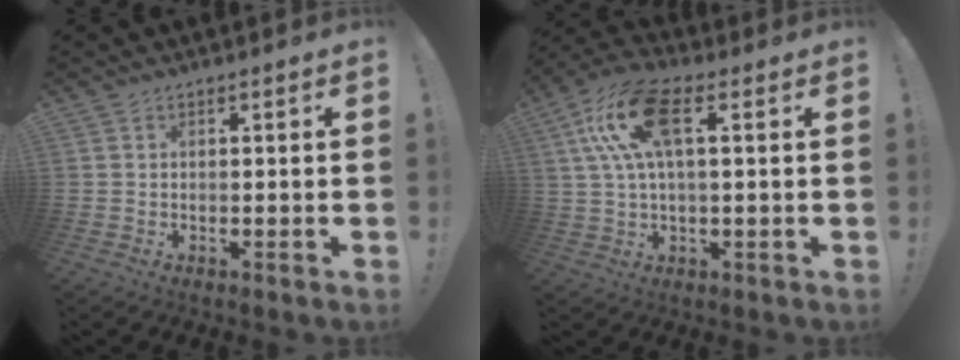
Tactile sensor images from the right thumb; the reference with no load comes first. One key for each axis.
{"total": 15.2, "fx": 3.9, "fy": 7.0, "fz": 12.9, "tx": -0.251, "ty": 0.006, "tz": 0.069}